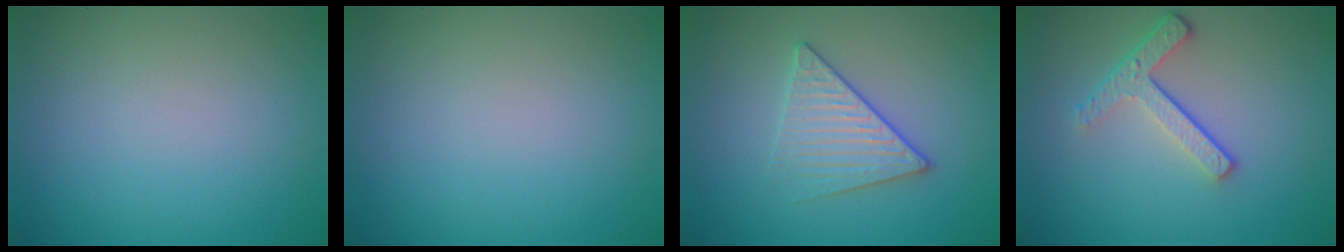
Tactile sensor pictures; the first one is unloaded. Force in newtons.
{"total": 0.0}
{"total": 2.7, "press": 2.4, "slide": 1.2}
{"total": 3.6, "press": 2.7, "slide": 2.5}